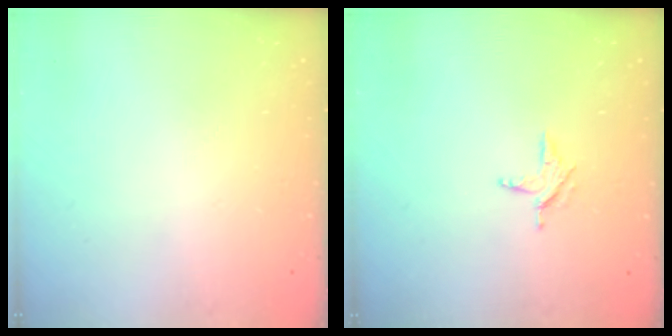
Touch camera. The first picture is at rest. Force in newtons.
{"total": 4.1, "press": 4.1, "slide": 0.4}